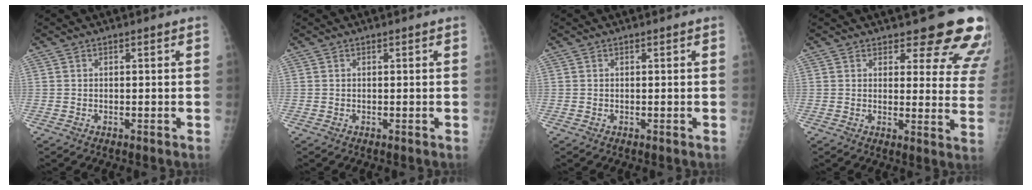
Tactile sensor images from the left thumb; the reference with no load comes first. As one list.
[{"total": 0.0}, {"total": 0.0}, {"total": 14.4, "force": [11.9, 4.9, 6.5], "torque": [-0.029, -0.083, 0.116]}]